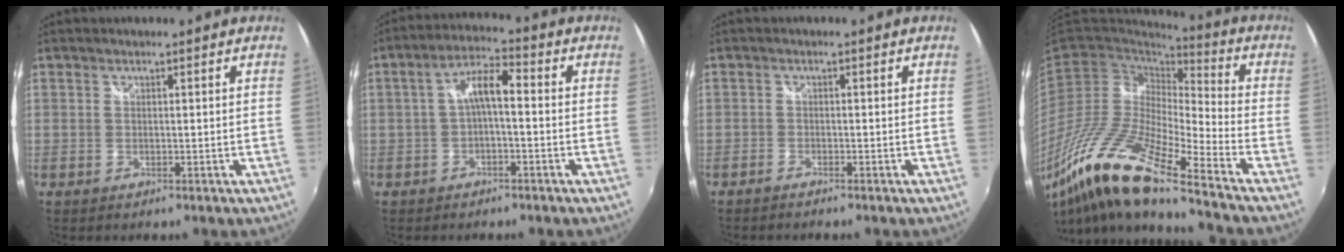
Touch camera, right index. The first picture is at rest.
{"total": 5.7, "force": [-0.9, 1.8, 5.3], "torque": [-0.106, 0.018, -0.017]}
{"total": 1.3, "force": [-1.3, 0.2, 0.4], "torque": [-0.017, -0.005, -0.027]}
{"total": 20.5, "force": [-13.3, 2.3, 15.5], "torque": [-0.296, -0.034, -0.274]}